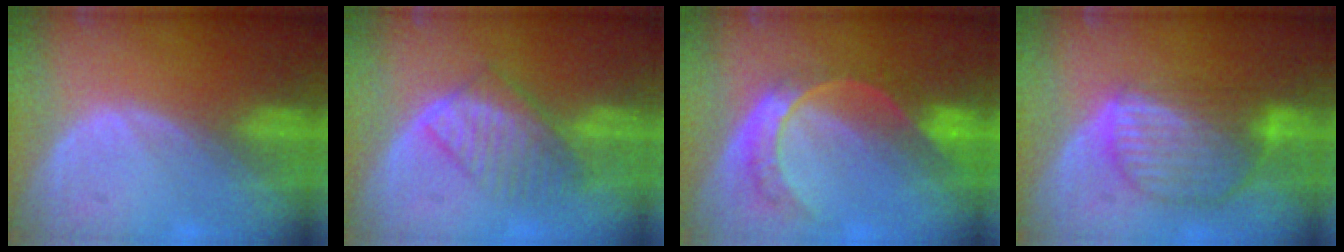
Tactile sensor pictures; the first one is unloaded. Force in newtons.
{"total": 7.2, "press": 6.6, "slide": 2.9}
{"total": 7.9, "press": 6.5, "slide": 4.4}
{"total": 9.1, "press": 7.8, "slide": 4.7}